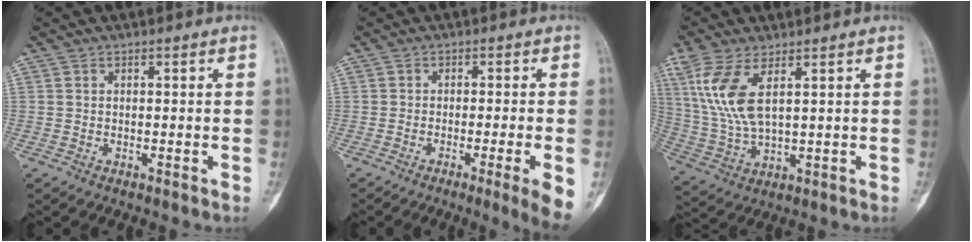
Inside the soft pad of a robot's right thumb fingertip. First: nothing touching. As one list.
[{"total": 6.5, "force": [-2.7, -0.5, 5.9], "torque": [-0.092, -0.009, -0.042]}, {"total": 10.6, "force": [4.2, 4.2, 8.7], "torque": [-0.204, -0.008, 0.098]}]